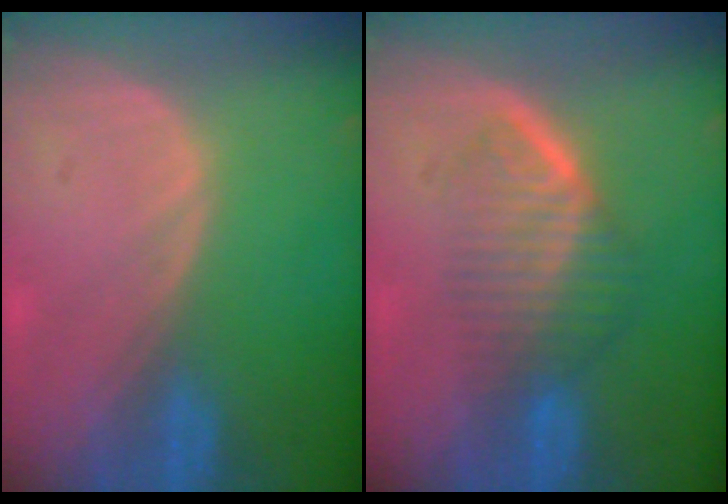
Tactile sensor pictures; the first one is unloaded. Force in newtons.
{"total": 6.7, "press": 5.8, "slide": 3.2}